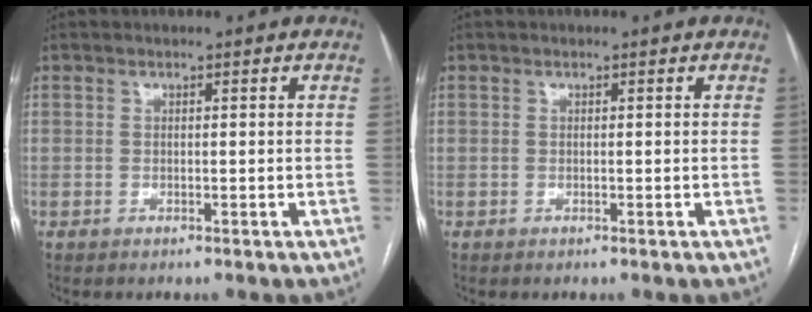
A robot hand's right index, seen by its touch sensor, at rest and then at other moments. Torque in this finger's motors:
{"motor_torque": [-0.01, -0.01, 0.00, 0.00]}